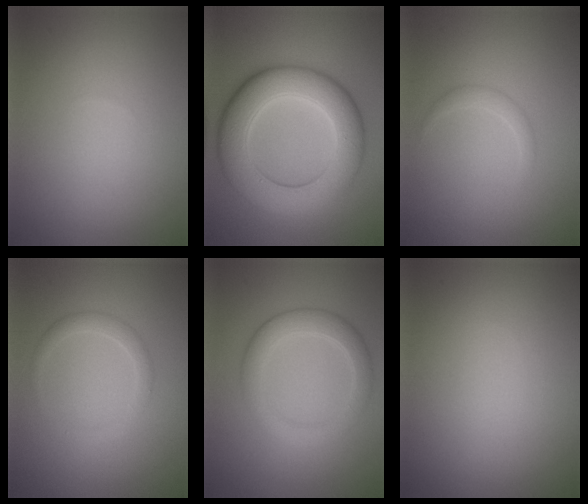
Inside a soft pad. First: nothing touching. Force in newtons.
{"total": 9.9, "press": 9.9, "slide": 0.5}
{"total": 1.1, "press": 1.1, "slide": 0.1}
{"total": 1.6, "press": 1.6, "slide": 0.1}
{"total": 3.5, "press": 3.5, "slide": 0.0}
{"total": 0.0}